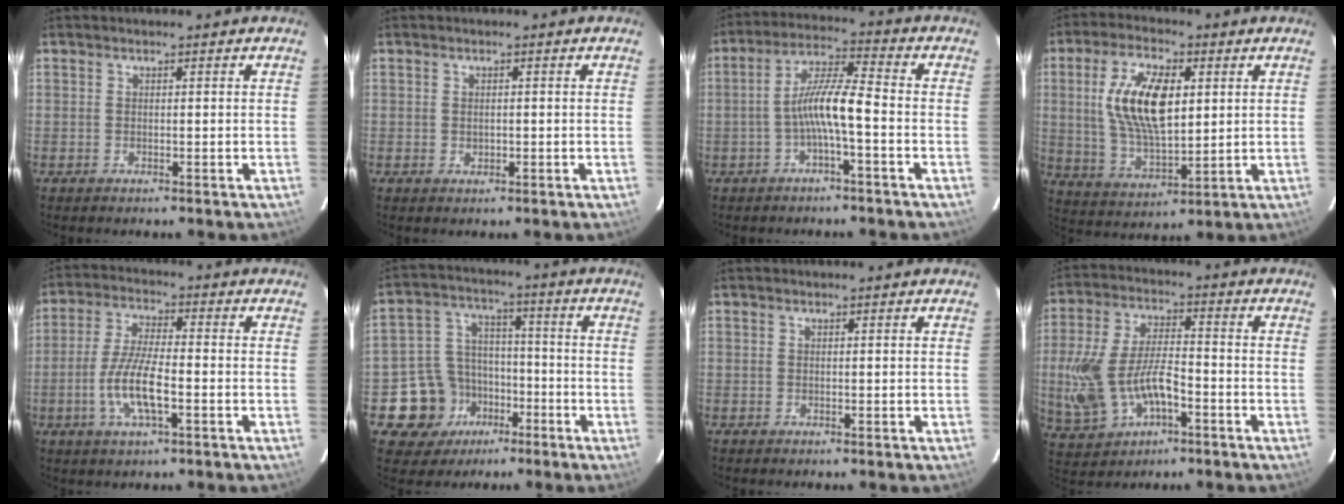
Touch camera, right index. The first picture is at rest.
{"total": 1.0, "force": [0.0, 0.9, 0.5], "torque": [-0.006, 0.000, 0.002]}
{"total": 7.6, "force": [-2.5, 0.6, 7.1], "torque": [-0.152, 0.016, -0.046]}
{"total": 14.4, "force": [3.0, 6.5, 12.4], "torque": [-0.240, 0.005, 0.064]}
{"total": 9.4, "force": [-3.1, 2.4, 8.5], "torque": [-0.175, -0.005, -0.059]}
{"total": 11.4, "force": [-5.9, 9.5, 2.4], "torque": [-0.072, 0.036, -0.084]}
{"total": 0.0}
{"total": 15.3, "force": [-4.3, 7.9, 12.3], "torque": [-0.272, -0.002, -0.063]}